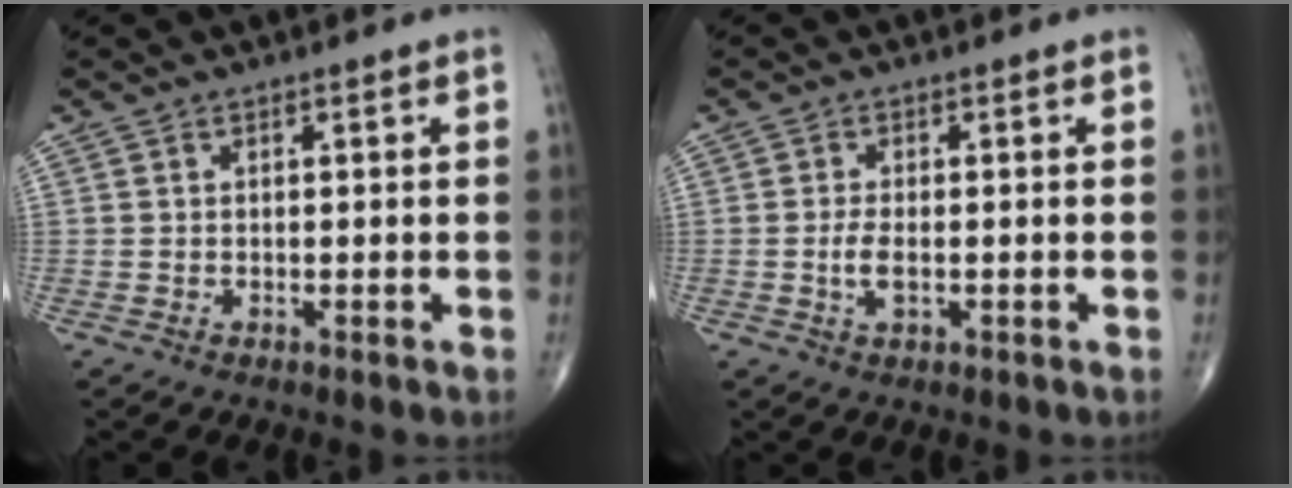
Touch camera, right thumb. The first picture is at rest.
{"total": 3.0, "force": [-0.5, 1.3, 2.7], "torque": [-0.058, -0.003, -0.012]}